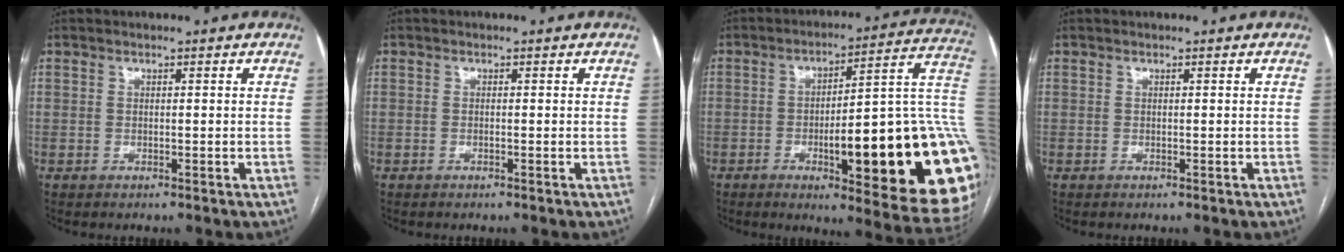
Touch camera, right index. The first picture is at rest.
{"total": 0.0}
{"total": 29.4, "force": [-4.6, 4.8, 28.7], "torque": [-0.274, 0.012, -0.059]}
{"total": 0.0}